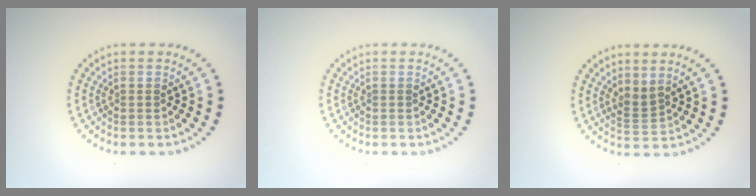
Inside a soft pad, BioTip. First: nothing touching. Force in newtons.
{"total": 0.0}
{"total": 1.6, "press": 1.1, "slide": 1.2}